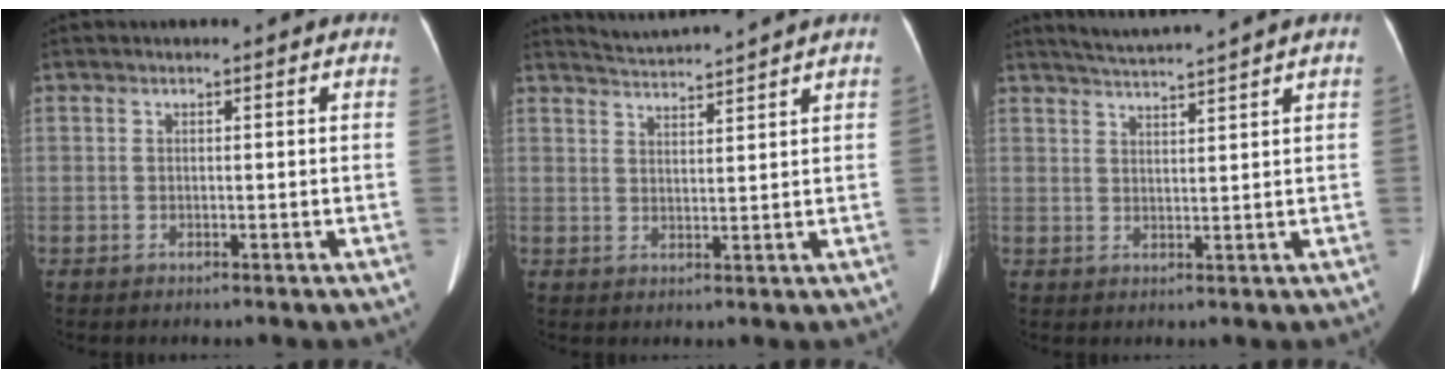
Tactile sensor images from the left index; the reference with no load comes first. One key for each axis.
{"total": 5.4, "fx": 5.1, "fy": -1.6, "fz": 0.6, "tx": -0.017, "ty": 0.004, "tz": 0.086}
{"total": 5.6, "fx": 5.0, "fy": -1.7, "fz": 1.6, "tx": -0.030, "ty": 0.005, "tz": 0.086}